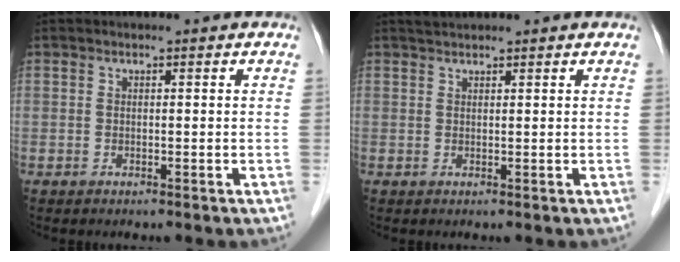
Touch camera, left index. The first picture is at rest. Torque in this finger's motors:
{"motor_torque": [0.11, 0.01, -0.06, -0.01]}